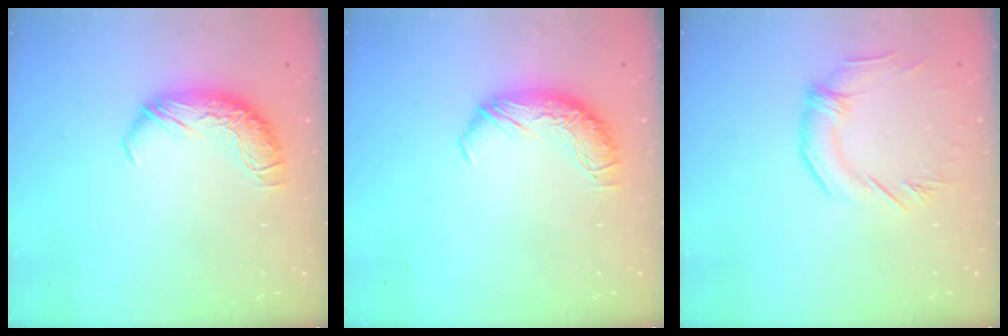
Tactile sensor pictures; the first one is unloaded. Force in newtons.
{"total": 0.0}
{"total": 0.8, "press": 0.6, "slide": 0.5}